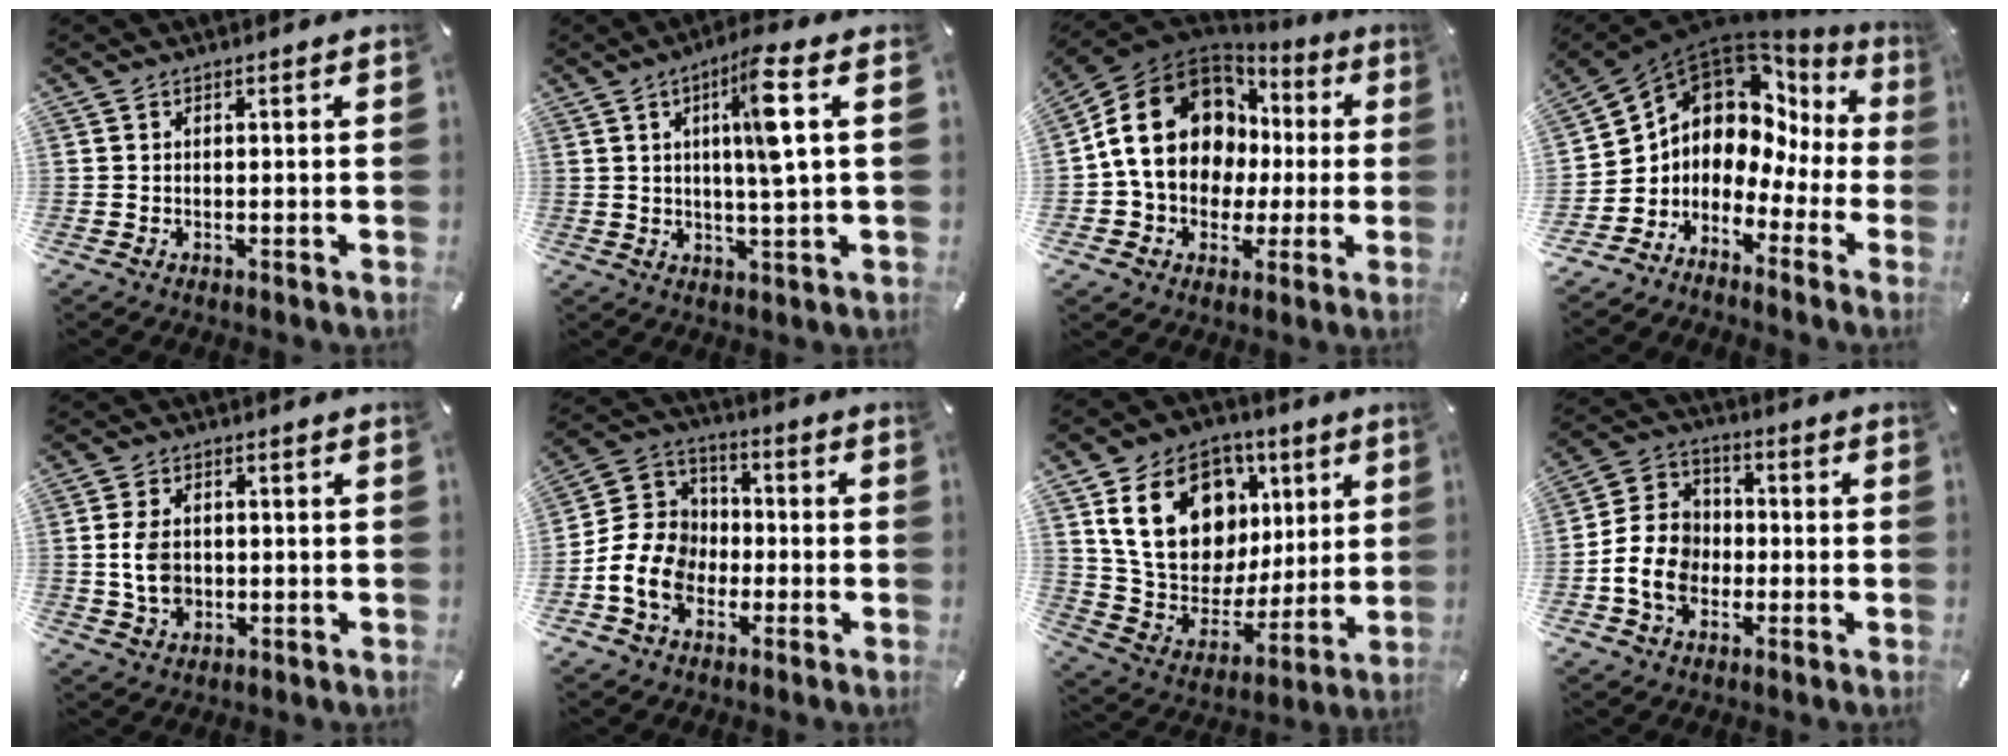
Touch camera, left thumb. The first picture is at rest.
{"total": 9.7, "force": [2.7, 0.7, 9.3], "torque": [-0.157, -0.005, 0.035]}
{"total": 19.4, "force": [2.5, 15.8, 10.9], "torque": [-0.223, -0.001, 0.052]}
{"total": 8.4, "force": [3.6, 6.8, 3.4], "torque": [-0.077, -0.049, 0.060]}
{"total": 6.9, "force": [-0.3, 5.1, 4.7], "torque": [-0.114, 0.002, -0.007]}
{"total": 12.2, "force": [-4.3, 10.2, 5.1], "torque": [-0.110, 0.030, -0.078]}
{"total": 22.5, "force": [8.1, 16.5, 13.0], "torque": [-0.235, -0.025, 0.153]}
{"total": 10.5, "force": [-2.7, 8.9, 4.8], "torque": [-0.114, 0.024, -0.048]}